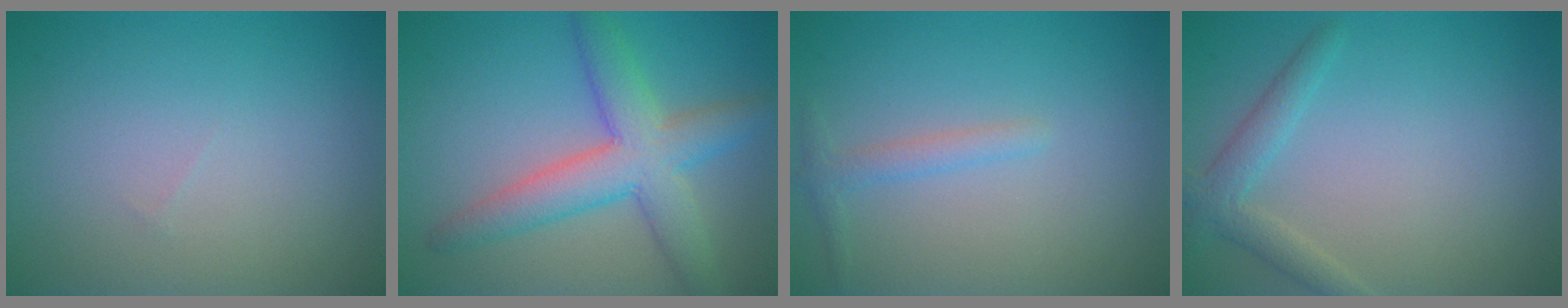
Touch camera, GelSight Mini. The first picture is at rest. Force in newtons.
{"total": 6.2, "press": 6.2, "slide": 0.2}
{"total": 1.4, "press": 1.4, "slide": 0.1}
{"total": 2.4, "press": 2.4, "slide": 0.1}